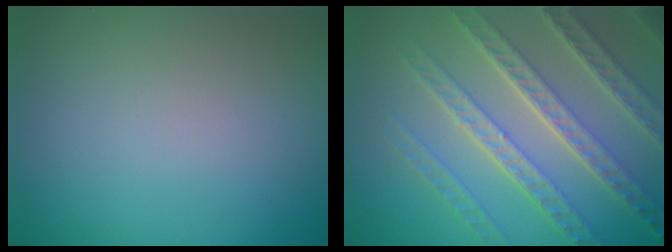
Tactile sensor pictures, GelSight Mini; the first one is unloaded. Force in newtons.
{"total": 7.6, "press": 5.6, "slide": 5.2}